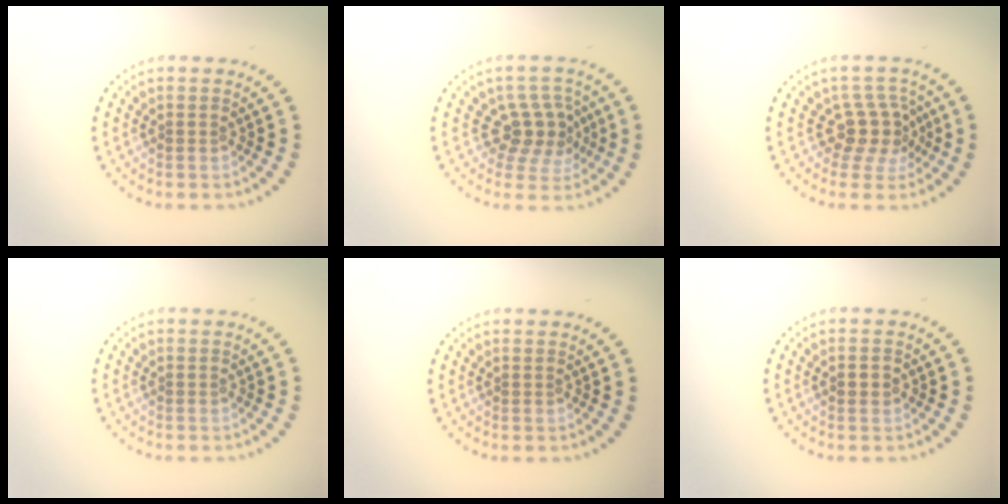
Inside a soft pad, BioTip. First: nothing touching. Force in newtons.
{"total": 3.6, "press": 3.1, "slide": 1.8}
{"total": 3.5, "press": 2.6, "slide": 2.3}
{"total": 0.0}
{"total": 0.0}
{"total": 1.6, "press": 1.6, "slide": 0.3}